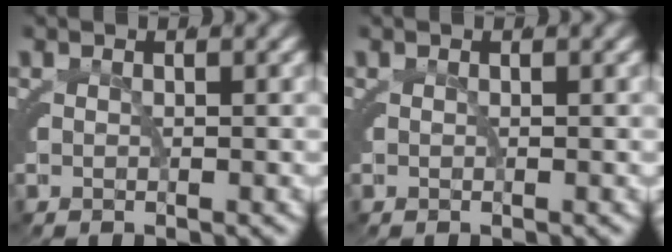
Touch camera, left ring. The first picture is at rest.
{"total": 0.0}